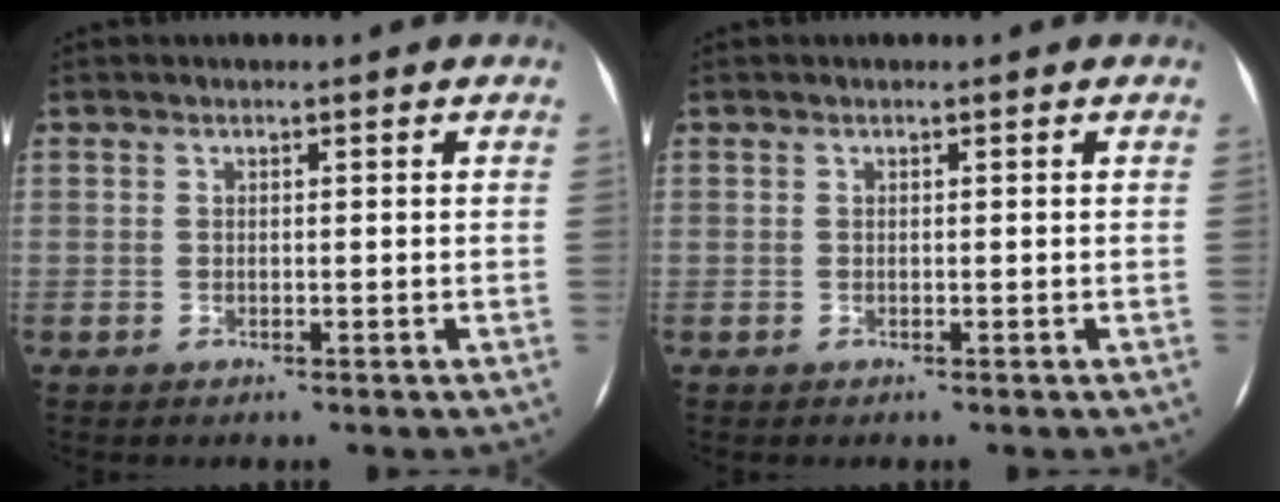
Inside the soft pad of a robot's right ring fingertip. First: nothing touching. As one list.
[{"total": 0.0}]